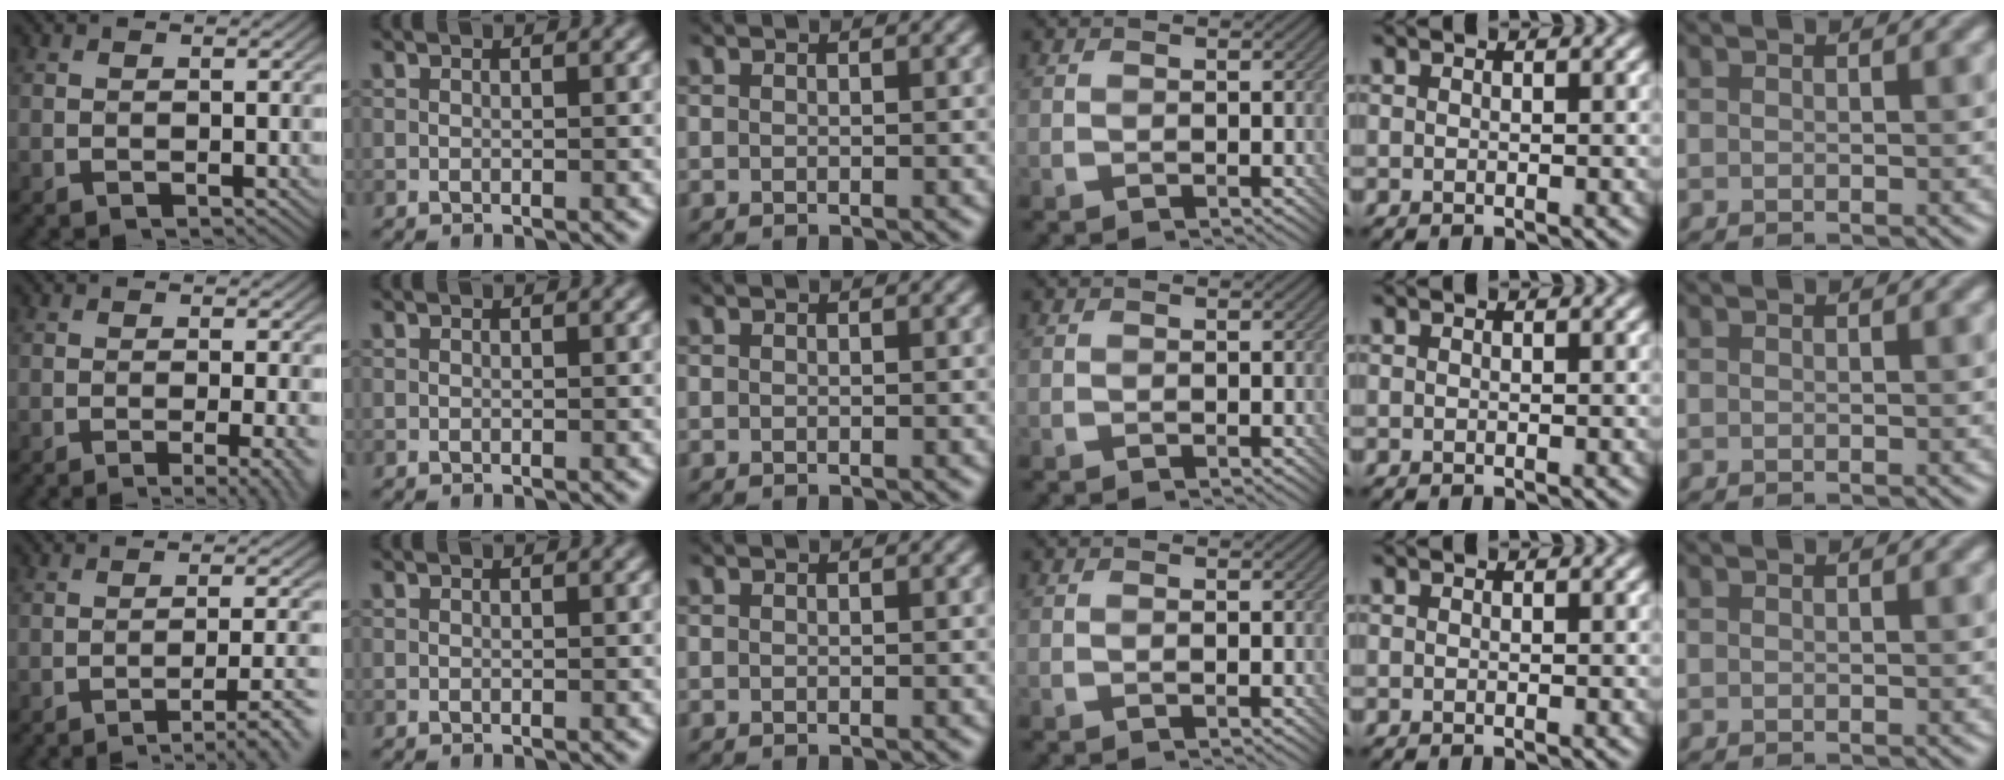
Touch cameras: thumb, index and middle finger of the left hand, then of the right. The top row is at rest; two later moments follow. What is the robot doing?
{"motion": "screw", "object": "bottle cap"}